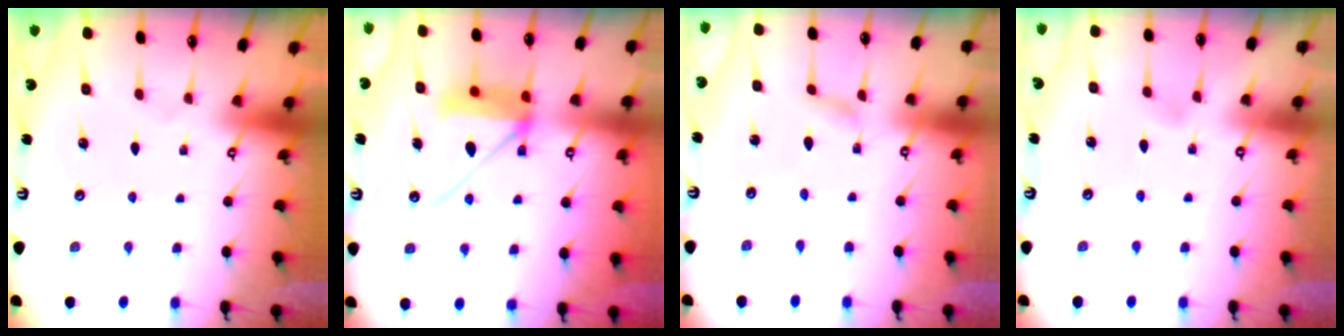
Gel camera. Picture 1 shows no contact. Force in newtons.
{"total": 12.3, "press": 12.1, "slide": 1.9}
{"total": 2.6, "press": 2.6, "slide": 0.2}
{"total": 3.6, "press": 3.5, "slide": 0.5}